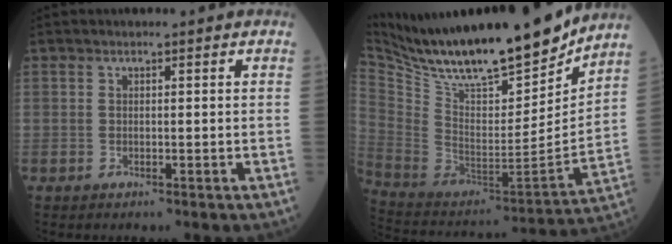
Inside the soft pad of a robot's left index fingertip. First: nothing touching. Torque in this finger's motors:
{"motor_torque": [-0.33, -1.50, 0.27, 0.09]}